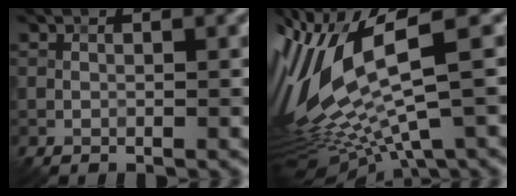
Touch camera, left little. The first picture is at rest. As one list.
[{"total": 12.6, "force": [-0.5, 4.3, 11.9], "torque": [-0.261, -0.008, 0.005]}]